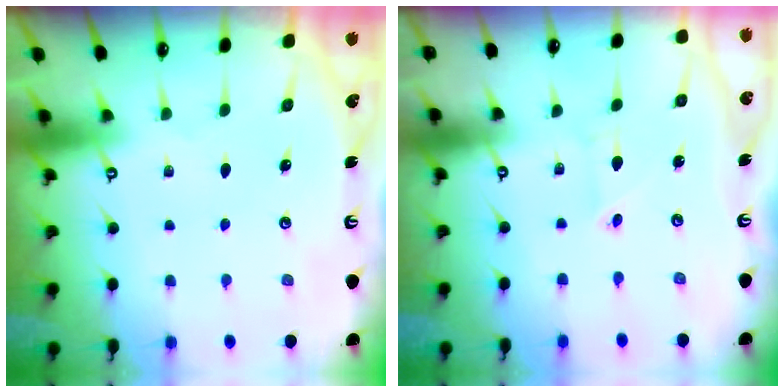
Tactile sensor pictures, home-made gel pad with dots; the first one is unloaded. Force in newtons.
{"total": 2.2, "press": 2.2, "slide": 0.2}